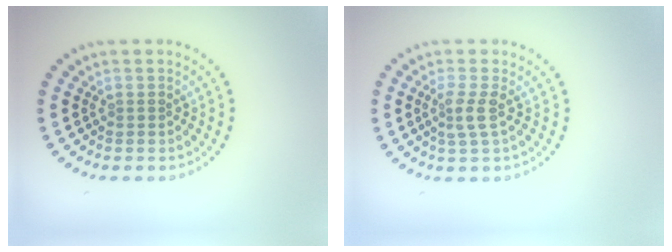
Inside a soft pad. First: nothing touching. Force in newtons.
{"total": 1.9, "press": 1.4, "slide": 1.3}